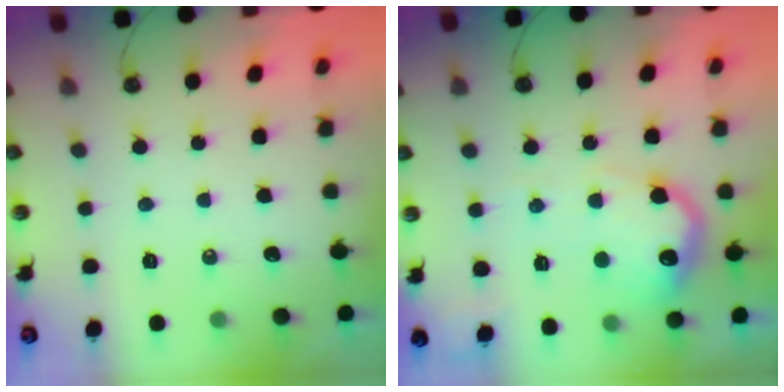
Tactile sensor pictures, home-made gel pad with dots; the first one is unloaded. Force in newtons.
{"total": 14.9, "press": 14.9, "slide": 0.8}